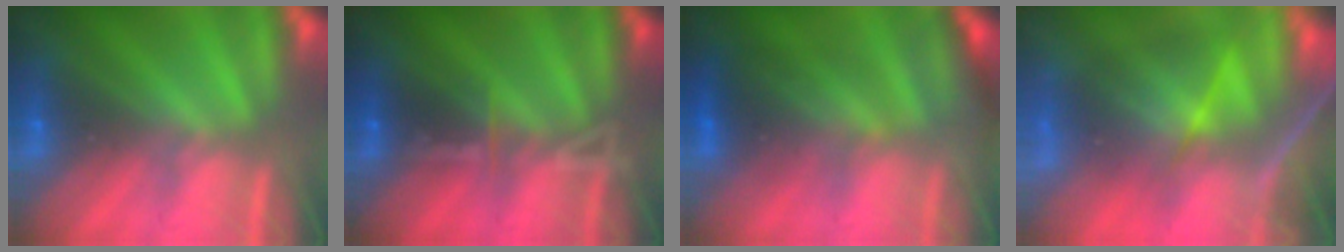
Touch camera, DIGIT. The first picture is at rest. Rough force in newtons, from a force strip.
{"total": 3.4}
{"total": 2.3}
{"total": 7.1}